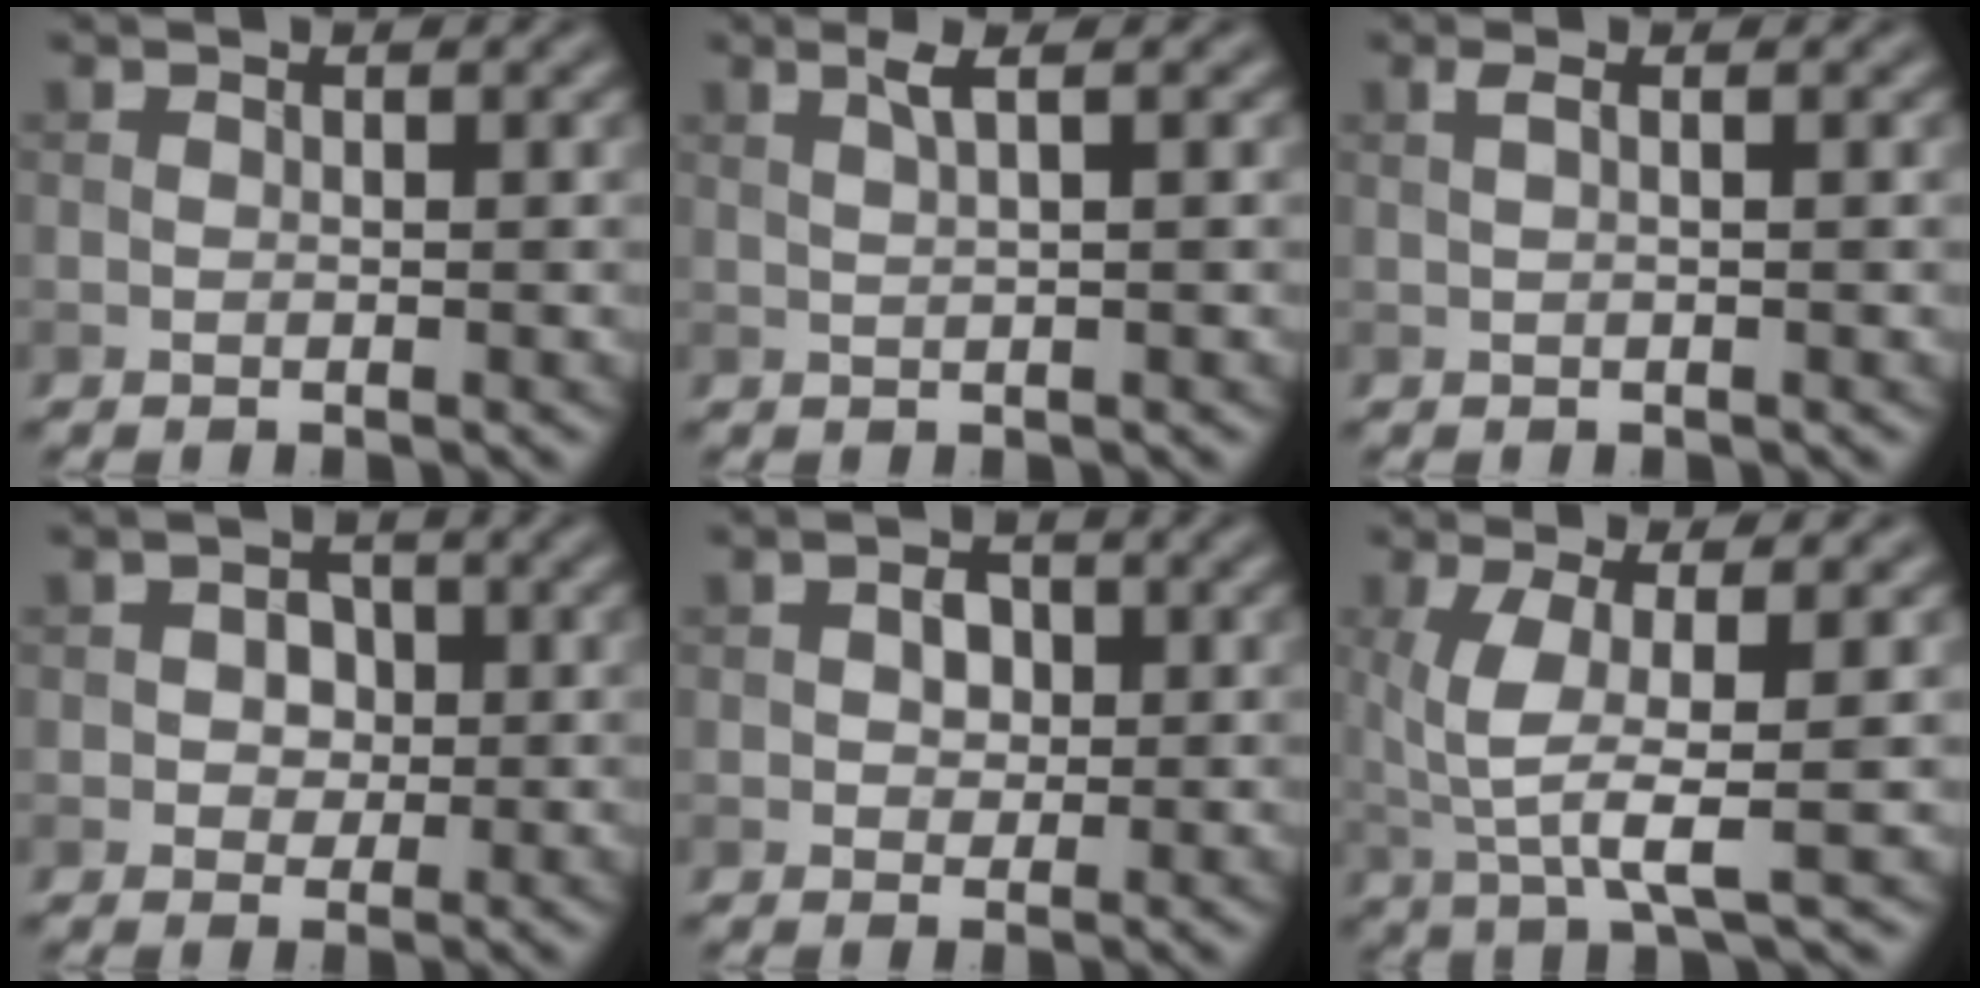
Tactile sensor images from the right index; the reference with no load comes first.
{"total": 1.8, "force": [0.8, 0.3, 1.6], "torque": [-0.031, 0.004, 0.012]}
{"total": 1.1, "force": [0.4, 0.3, 1.0], "torque": [-0.023, 0.006, 0.006]}
{"total": 2.4, "force": [0.0, 2.0, 1.3], "torque": [-0.009, 0.001, -0.008]}
{"total": 2.3, "force": [0.2, 1.8, 1.4], "torque": [-0.019, 0.003, 0.000]}
{"total": 4.7, "force": [0.5, 1.0, 4.6], "torque": [-0.101, -0.003, 0.012]}